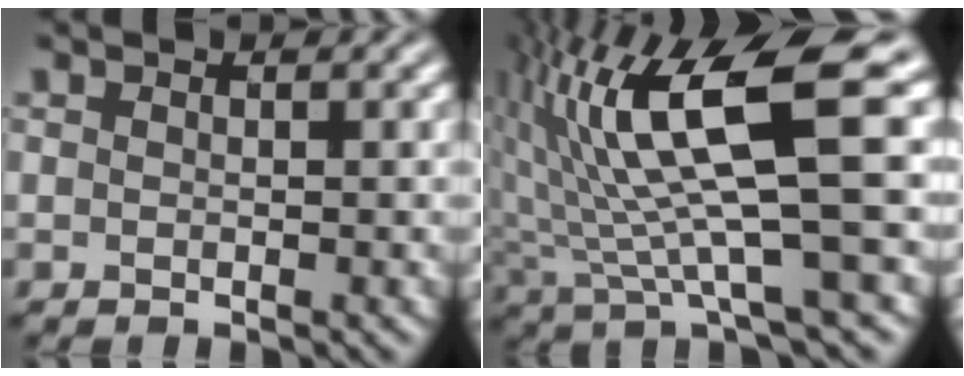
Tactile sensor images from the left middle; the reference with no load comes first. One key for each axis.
{"total": 11.5, "fx": 2.7, "fy": 2.2, "fz": 11.0, "tx": -0.199, "ty": 0.009, "tz": 0.062}